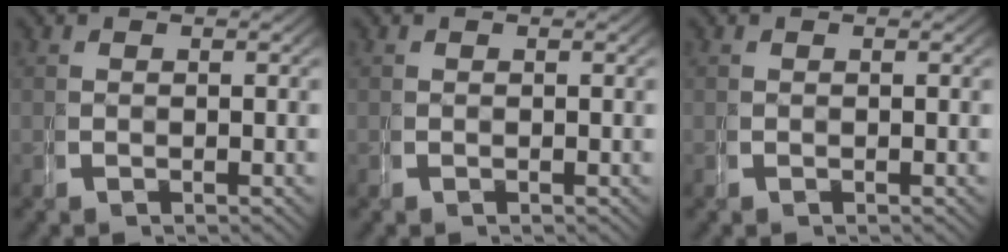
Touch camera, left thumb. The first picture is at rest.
{"total": 0.0}
{"total": 0.0}